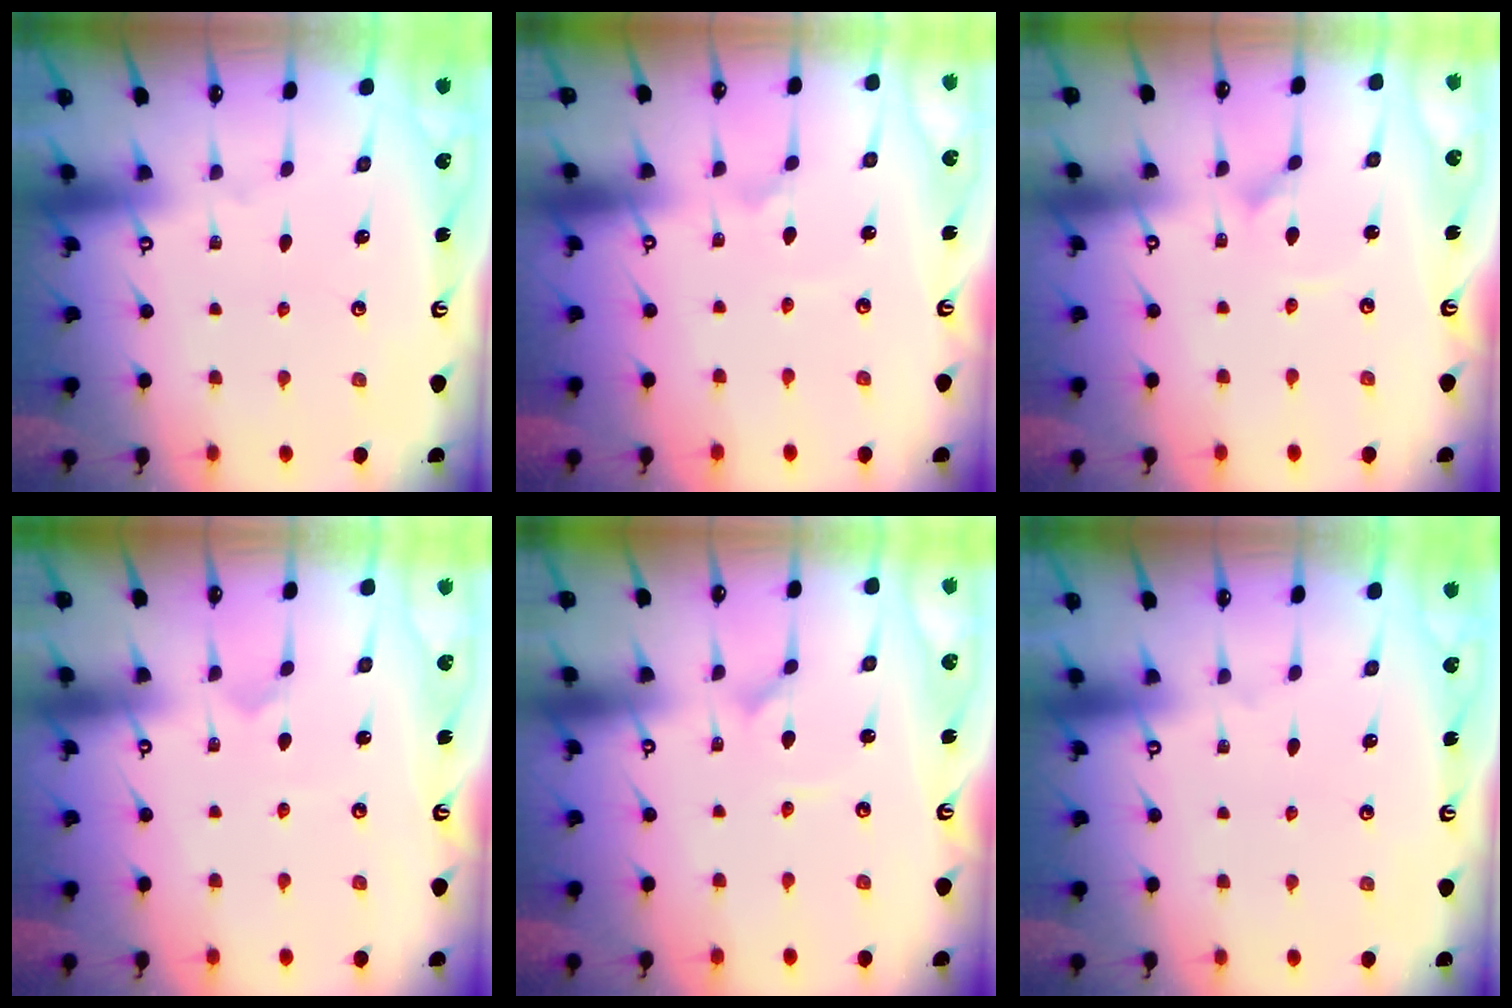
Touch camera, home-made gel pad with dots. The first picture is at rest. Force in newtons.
{"total": 2.3, "press": 2.3, "slide": 0.1}
{"total": 2.0, "press": 2.0, "slide": 0.0}
{"total": 3.1, "press": 3.1, "slide": 0.2}
{"total": 1.0, "press": 1.0, "slide": 0.0}
{"total": 0.0}